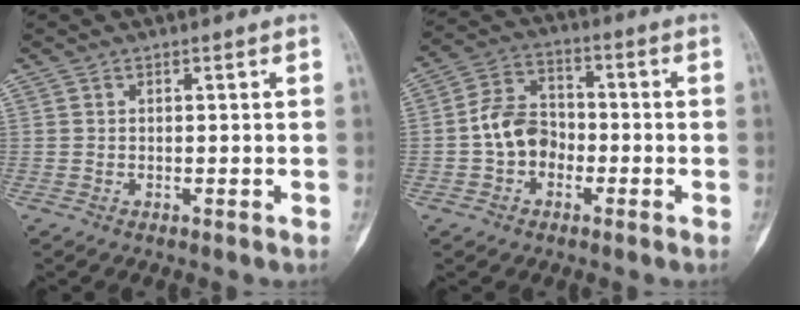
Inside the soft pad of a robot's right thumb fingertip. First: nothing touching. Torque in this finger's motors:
{"motor_torque": [0.37, 1.48, 0.81, -0.22, 0.11]}